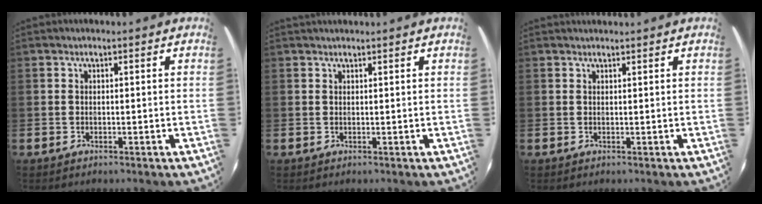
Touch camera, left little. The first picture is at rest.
{"total": 0.6, "force": [0.6, 0.0, 0.0], "torque": [-0.001, 0.001, 0.013]}
{"total": 0.7, "force": [0.7, 0.0, -0.1], "torque": [0.001, 0.001, 0.013]}